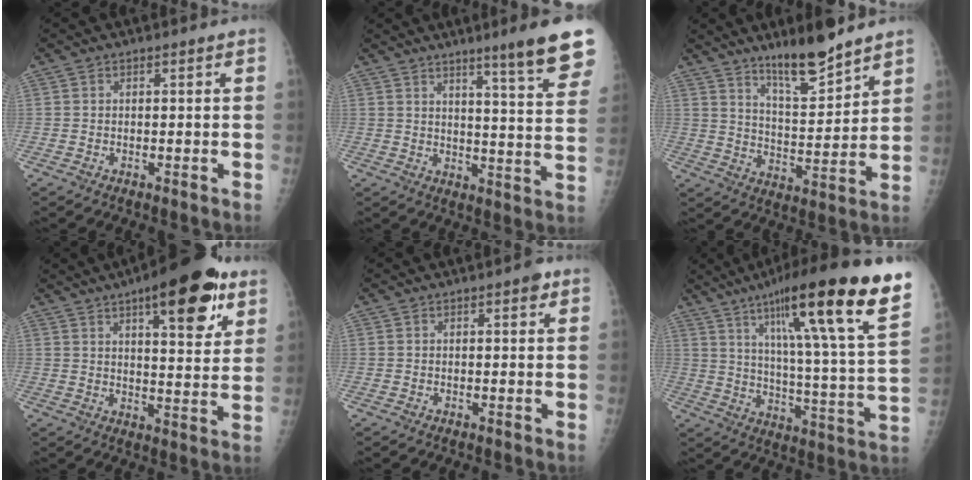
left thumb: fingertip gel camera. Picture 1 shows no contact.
{"total": 13.4, "force": [9.1, 0.5, 9.8], "torque": [-0.114, -0.055, 0.117]}
{"total": 11.3, "force": [9.0, 2.0, 6.6], "torque": [-0.097, -0.072, 0.160]}
{"total": 17.0, "force": [9.1, 5.6, 13.2], "torque": [-0.150, -0.035, 0.127]}
{"total": 1.7, "force": [0.8, 0.6, 1.3], "torque": [-0.012, 0.000, 0.008]}
{"total": 25.5, "force": [15.0, 1.9, 20.5], "torque": [-0.301, -0.046, 0.229]}